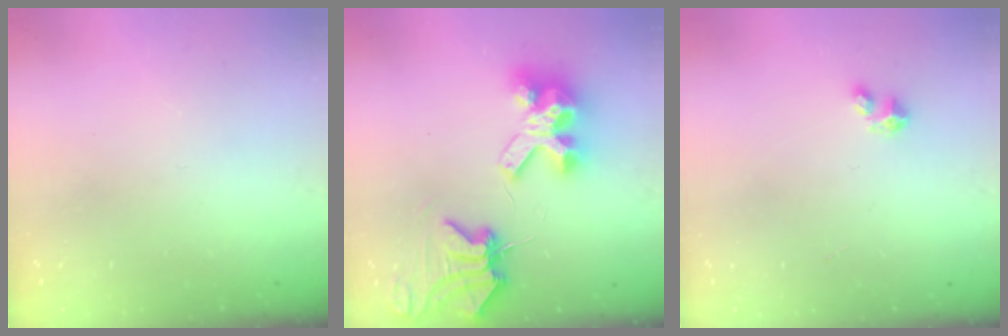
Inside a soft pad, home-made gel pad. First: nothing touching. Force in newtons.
{"total": 9.8, "press": 9.7, "slide": 1.2}
{"total": 2.8, "press": 2.8, "slide": 0.1}